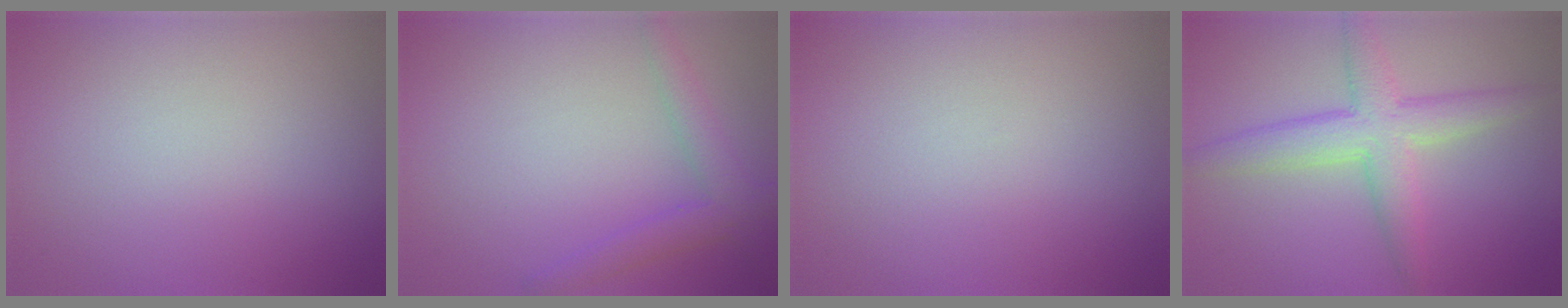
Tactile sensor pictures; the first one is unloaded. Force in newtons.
{"total": 2.9, "press": 2.9, "slide": 0.1}
{"total": 0.0}
{"total": 4.5, "press": 4.5, "slide": 0.1}